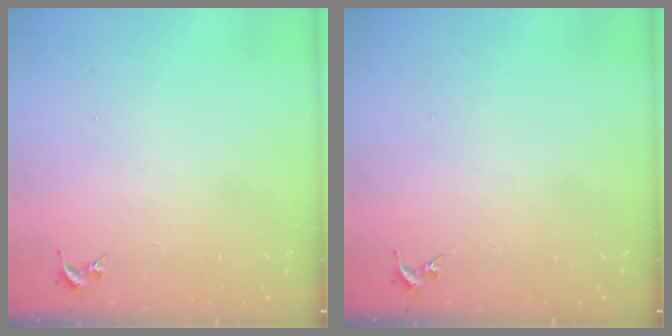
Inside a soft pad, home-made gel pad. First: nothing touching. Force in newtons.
{"total": 0.0}